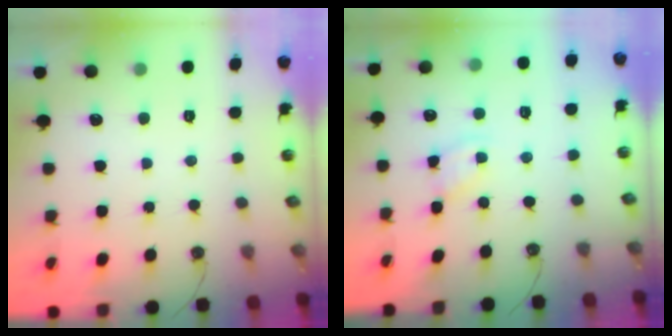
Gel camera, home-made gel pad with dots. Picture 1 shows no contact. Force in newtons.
{"total": 1.8, "press": 1.8, "slide": 0.3}